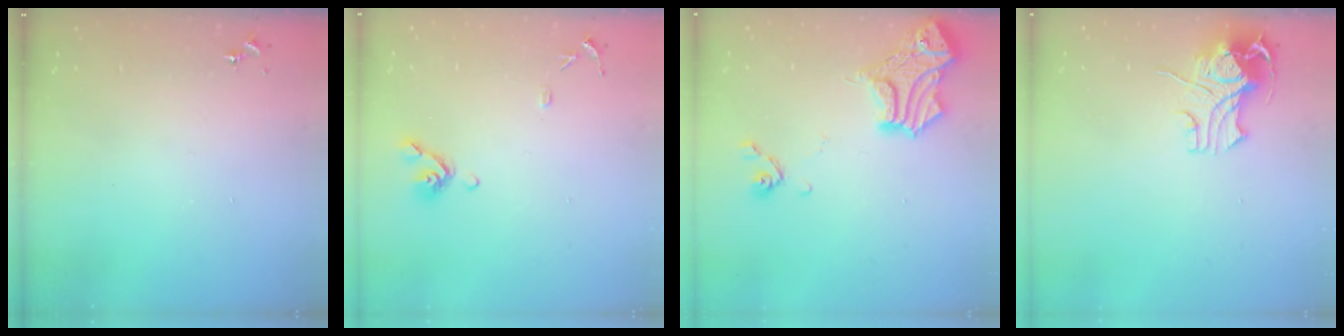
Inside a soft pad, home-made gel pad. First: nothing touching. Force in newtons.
{"total": 8.9, "press": 8.8, "slide": 1.4}
{"total": 16.0, "press": 15.9, "slide": 1.4}
{"total": 10.4, "press": 10.3, "slide": 1.3}